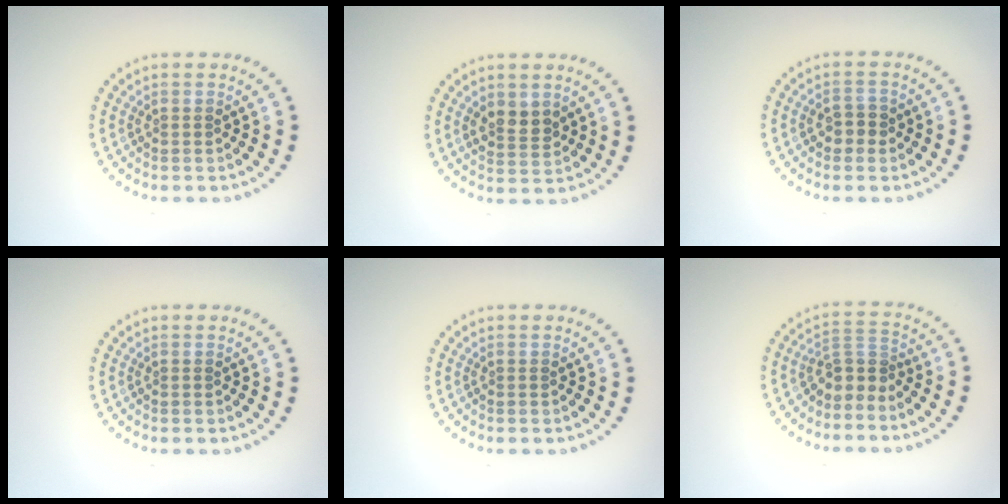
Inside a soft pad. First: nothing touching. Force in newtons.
{"total": 2.2, "press": 2.1, "slide": 0.6}
{"total": 1.9, "press": 1.8, "slide": 0.4}
{"total": 0.0}
{"total": 0.0}
{"total": 2.7, "press": 1.9, "slide": 1.9}